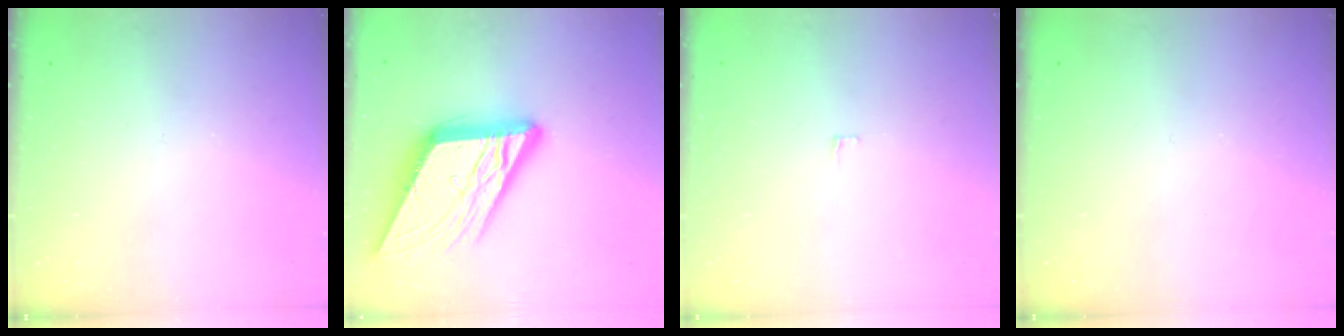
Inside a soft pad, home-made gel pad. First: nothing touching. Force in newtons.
{"total": 18.7, "press": 18.6, "slide": 2.1}
{"total": 3.4, "press": 3.4, "slide": 0.3}
{"total": 0.0}